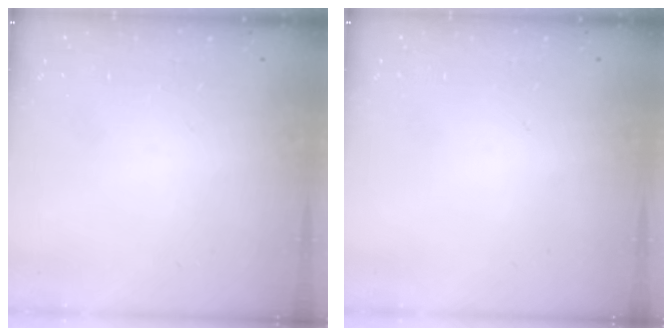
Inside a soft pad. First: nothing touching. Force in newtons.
{"total": 0.0}